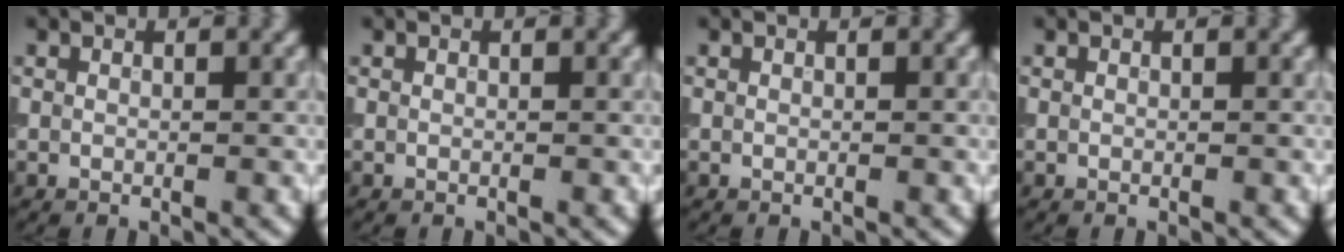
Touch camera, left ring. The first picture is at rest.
{"total": 0.0}
{"total": 0.0}
{"total": 0.0}